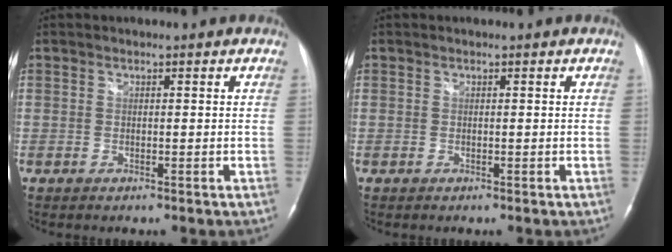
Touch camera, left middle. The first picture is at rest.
{"total": 0.0}